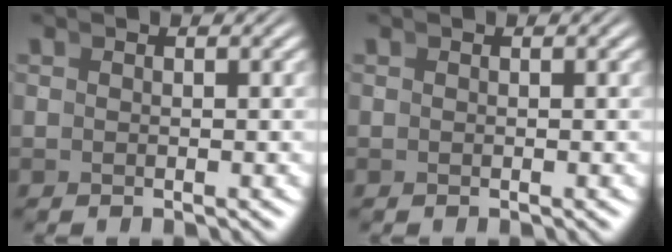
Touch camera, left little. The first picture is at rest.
{"total": 0.0}